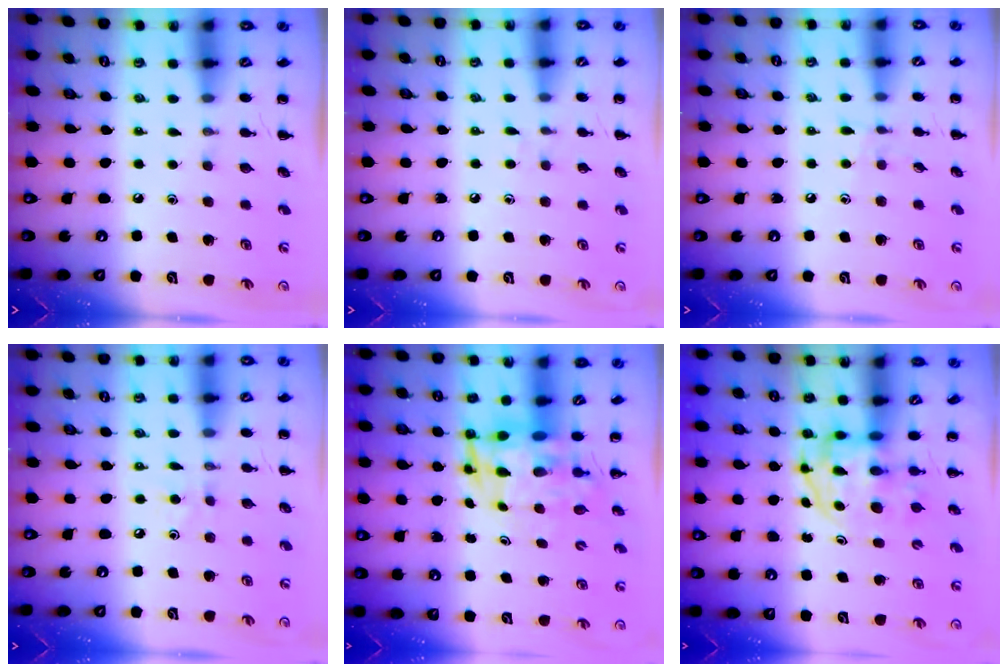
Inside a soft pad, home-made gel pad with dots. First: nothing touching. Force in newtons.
{"total": 2.7, "press": 2.4, "slide": 1.4}
{"total": 3.6, "press": 3.2, "slide": 1.5}
{"total": 2.5, "press": 2.3, "slide": 0.8}
{"total": 5.5, "press": 5.3, "slide": 1.5}
{"total": 3.3, "press": 3.3, "slide": 0.5}